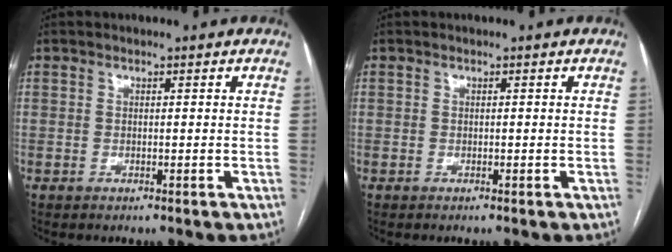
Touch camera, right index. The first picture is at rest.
{"total": 0.0}